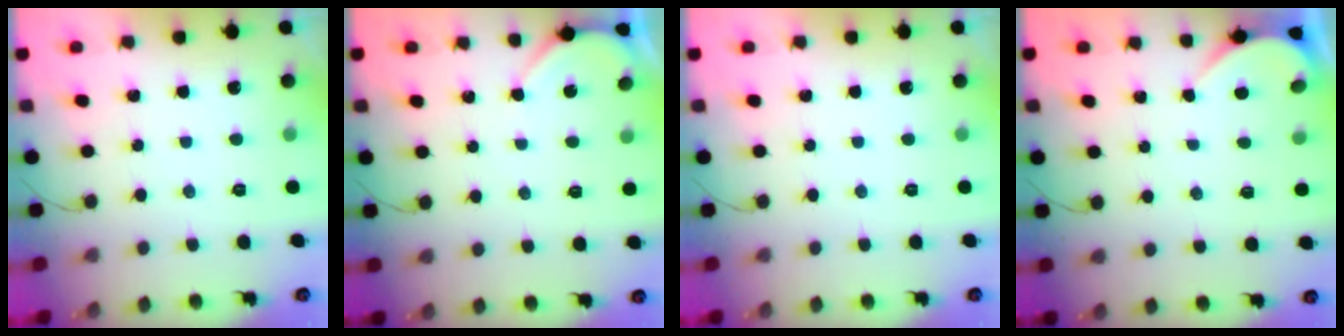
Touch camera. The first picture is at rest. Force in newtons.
{"total": 2.3, "press": 2.3, "slide": 0.4}
{"total": 0.0}
{"total": 2.3, "press": 2.3, "slide": 0.2}